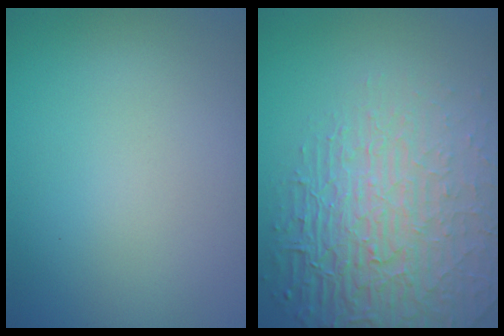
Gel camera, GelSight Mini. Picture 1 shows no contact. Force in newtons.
{"total": 8.7, "press": 5.9, "slide": 6.4}